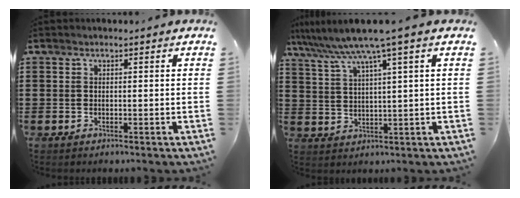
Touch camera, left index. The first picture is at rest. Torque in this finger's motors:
{"motor_torque": [1.26, -0.88, 1.05, 0.21]}